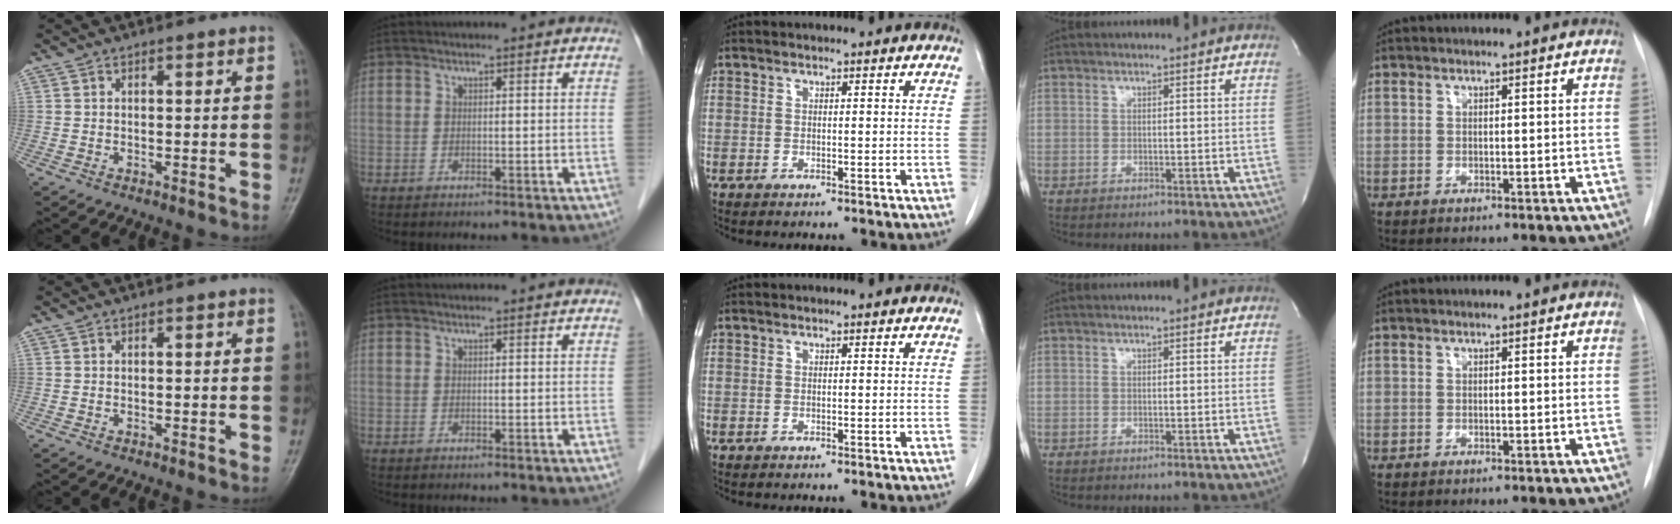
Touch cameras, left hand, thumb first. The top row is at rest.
{}